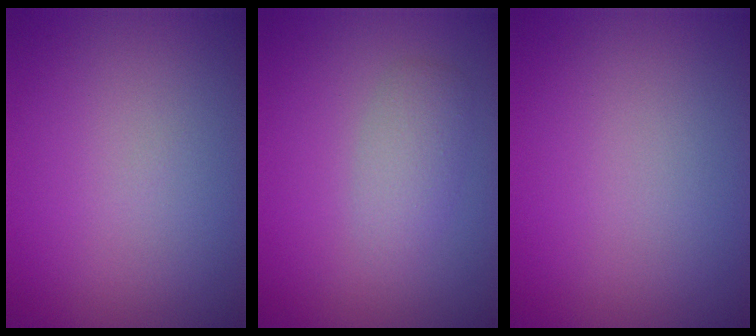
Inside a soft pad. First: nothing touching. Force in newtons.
{"total": 2.1, "press": 2.1, "slide": 0.1}
{"total": 0.0}